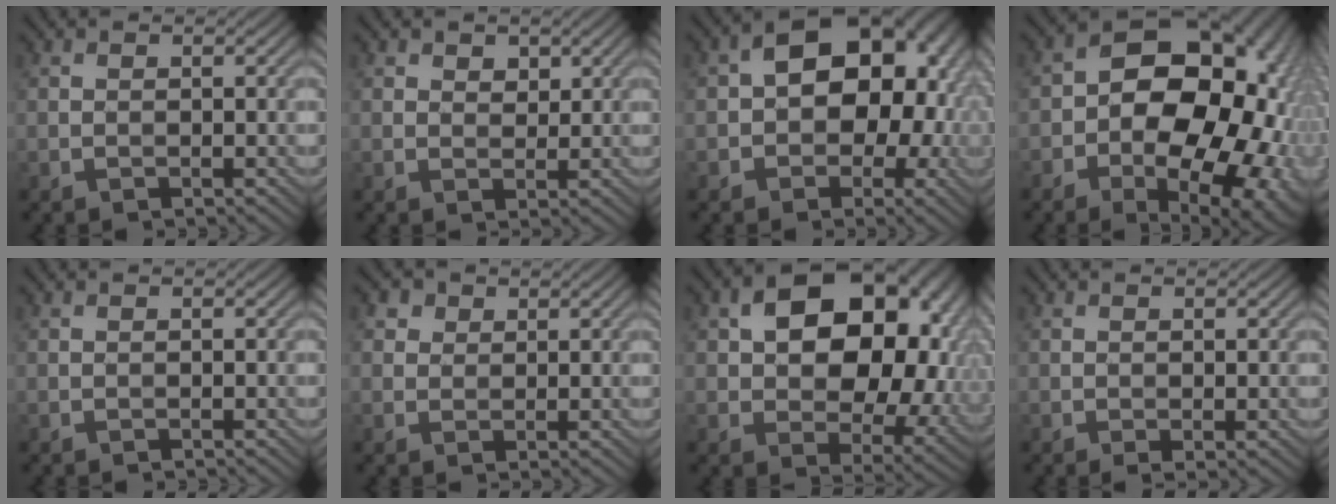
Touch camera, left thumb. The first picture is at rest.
{"total": 2.1, "force": [1.3, 1.4, 0.9], "torque": [-0.018, -0.001, 0.024]}
{"total": 14.0, "force": [0.9, 9.9, 10.0], "torque": [-0.092, 0.015, 0.004]}
{"total": 21.4, "force": [-2.1, 14.7, 15.4], "torque": [-0.197, -0.011, -0.041]}
{"total": 0.0}
{"total": 2.6, "force": [1.5, 2.0, 0.8], "torque": [-0.019, 0.002, 0.022]}
{"total": 16.9, "force": [3.0, 11.3, 12.2], "torque": [-0.154, -0.007, 0.064]}
{"total": 1.1, "force": [-0.2, 0.4, 1.0], "torque": [-0.020, -0.001, -0.001]}